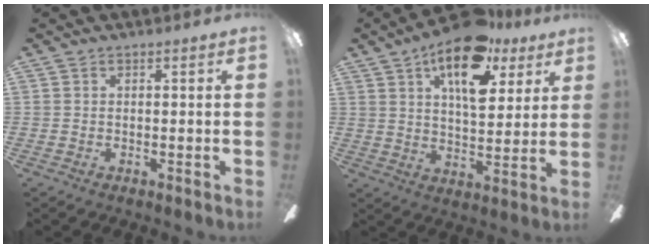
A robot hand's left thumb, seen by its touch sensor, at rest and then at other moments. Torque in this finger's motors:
{"motor_torque": [0.84, 0.73, 1.48, -1.29, 0.23]}